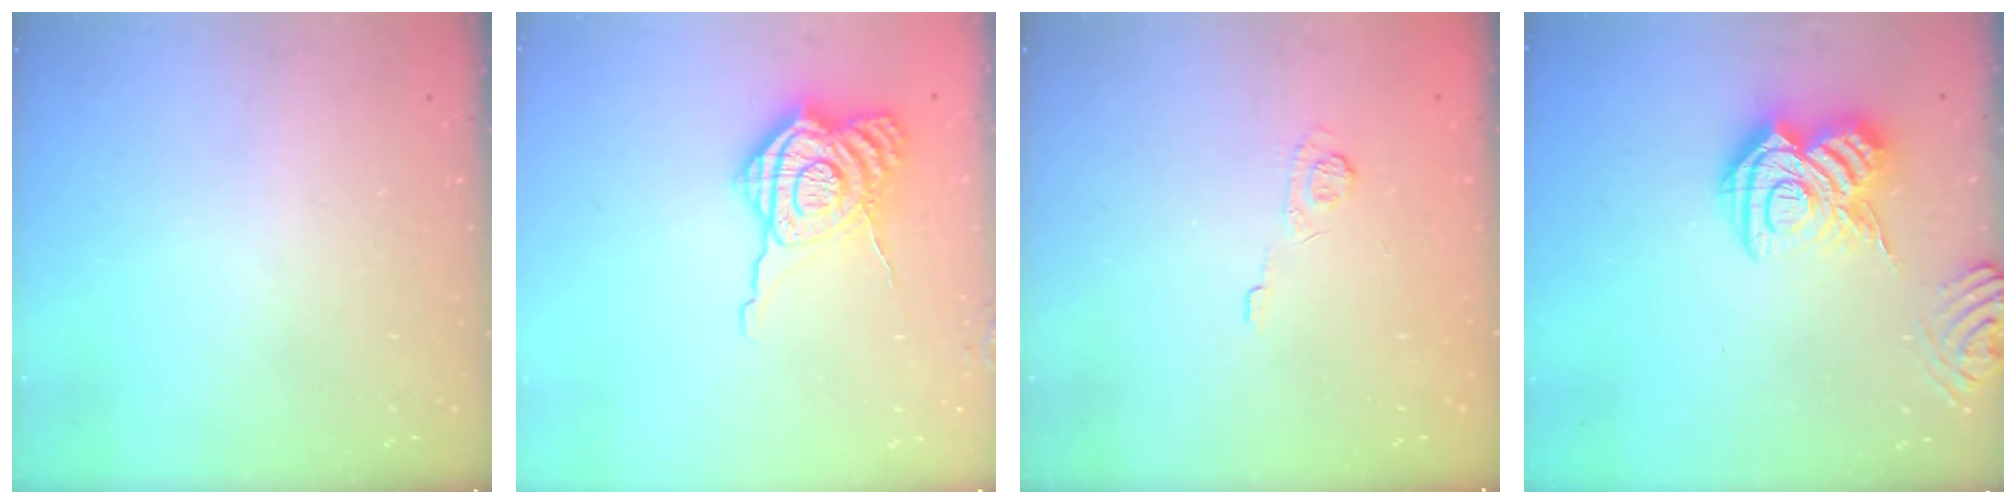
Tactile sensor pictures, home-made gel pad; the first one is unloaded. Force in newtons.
{"total": 13.4, "press": 13.4, "slide": 1.2}
{"total": 6.0, "press": 5.7, "slide": 1.6}
{"total": 14.7, "press": 14.6, "slide": 1.4}